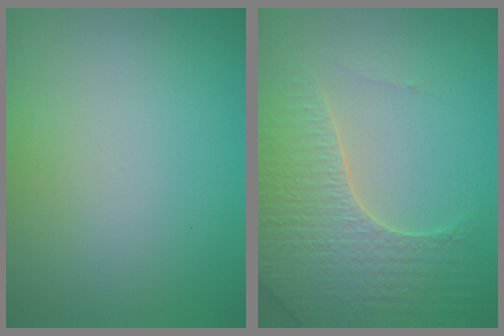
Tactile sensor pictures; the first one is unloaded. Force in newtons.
{"total": 4.6, "press": 4.5, "slide": 1.1}